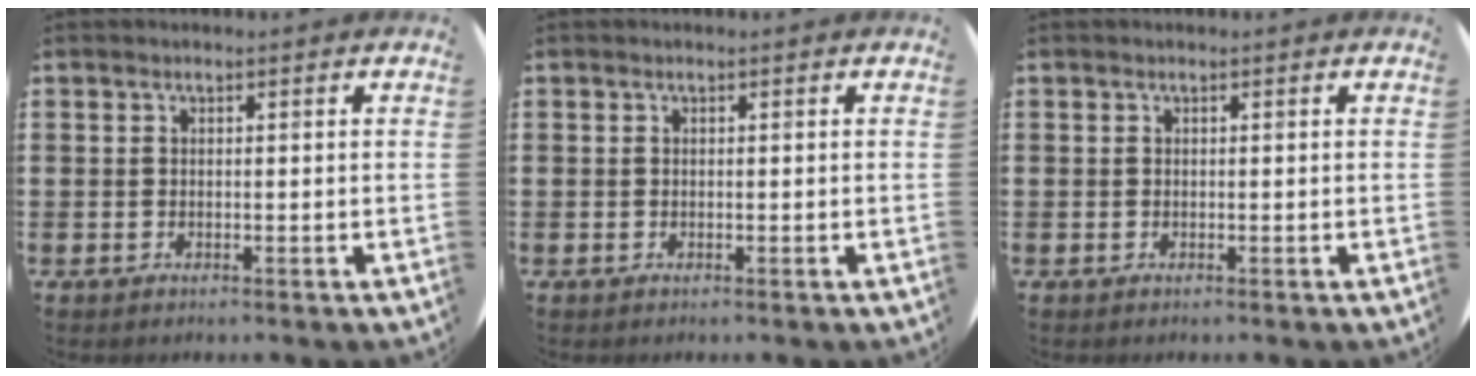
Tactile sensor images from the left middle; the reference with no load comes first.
{"total": 0.0}
{"total": 0.0}